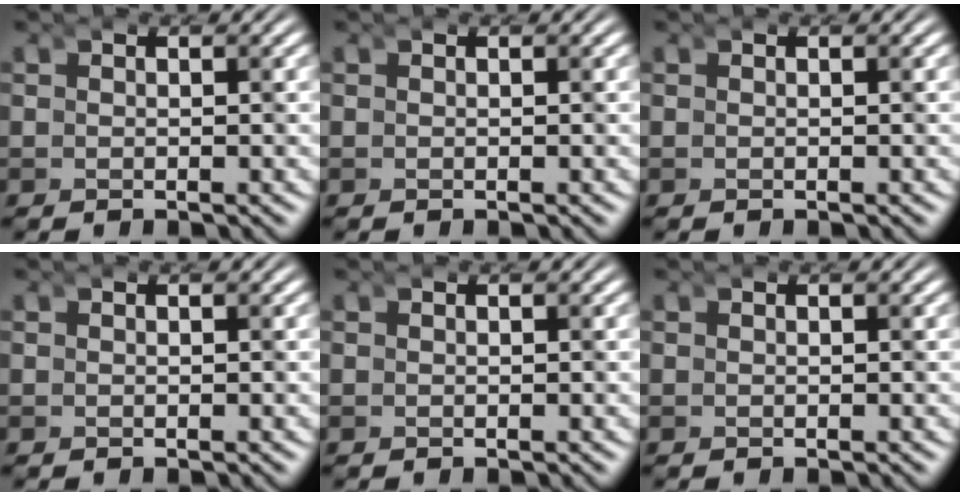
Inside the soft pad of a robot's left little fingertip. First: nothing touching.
{"total": 0.0}
{"total": 0.0}
{"total": 0.0}
{"total": 0.0}
{"total": 0.0}